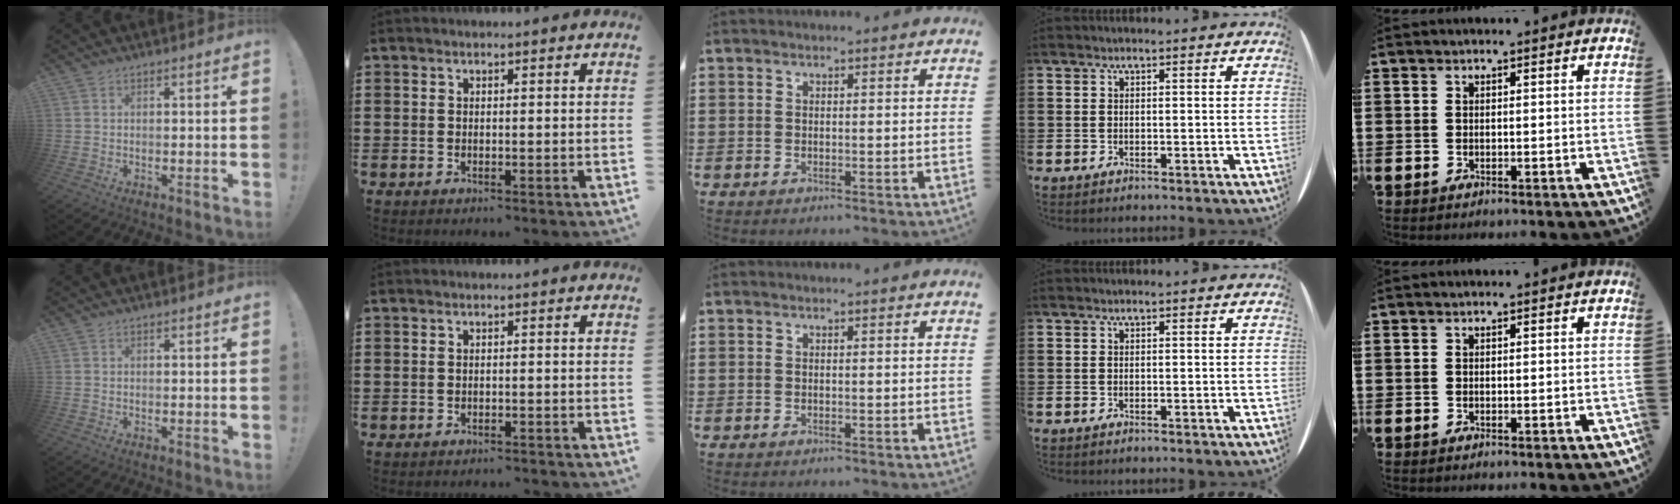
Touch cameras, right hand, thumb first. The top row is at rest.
{"index": {"total": 0.9, "force": [-0.9, 0.1, 0.1], "torque": [-0.006, 0.000, -0.018]}}